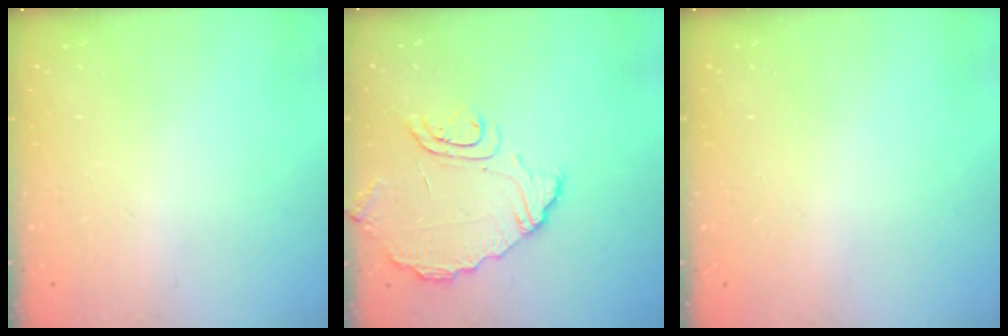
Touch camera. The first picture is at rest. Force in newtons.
{"total": 8.7, "press": 8.6, "slide": 1.2}
{"total": 0.0}